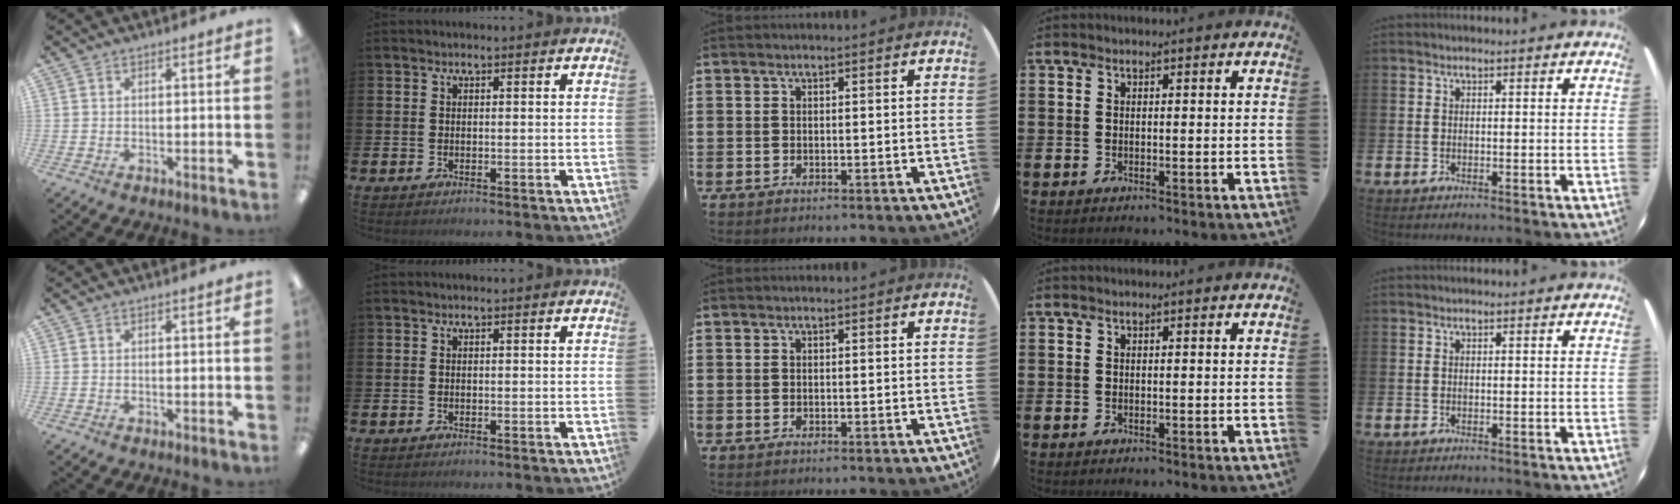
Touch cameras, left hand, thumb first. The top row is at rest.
{}